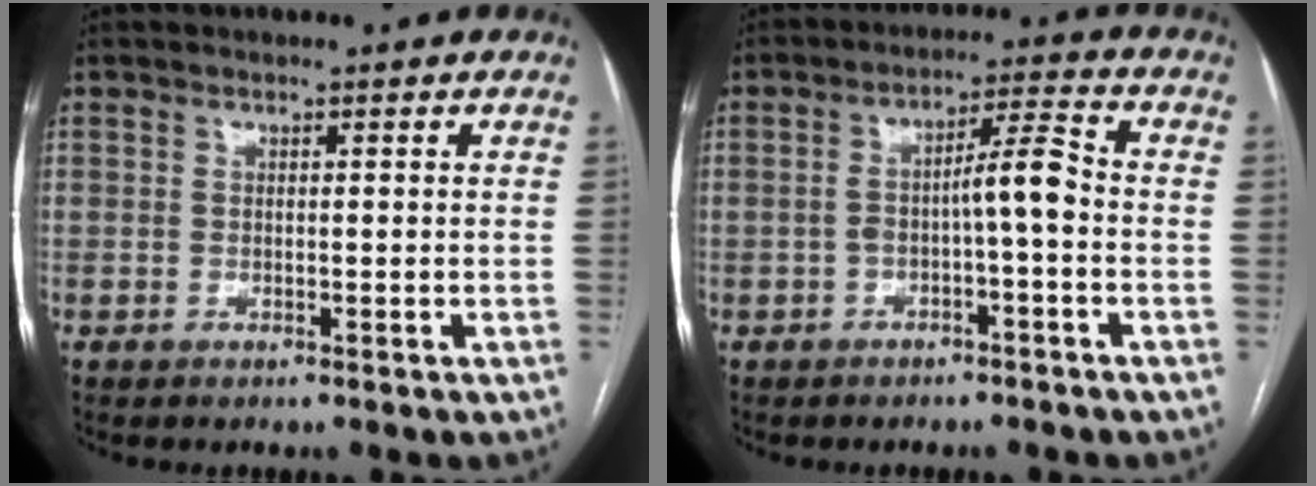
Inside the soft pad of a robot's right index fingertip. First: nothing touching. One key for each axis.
{"total": 5.6, "fx": -1.1, "fy": 0.5, "fz": 5.5, "tx": -0.088, "ty": 0.026, "tz": -0.016}